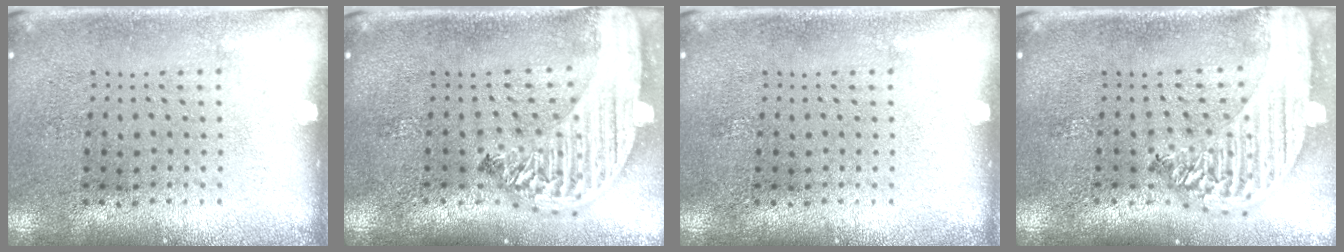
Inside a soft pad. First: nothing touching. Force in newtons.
{"total": 3.2, "press": 2.5, "slide": 2.0}
{"total": 0.0}
{"total": 2.4, "press": 2.1, "slide": 1.2}